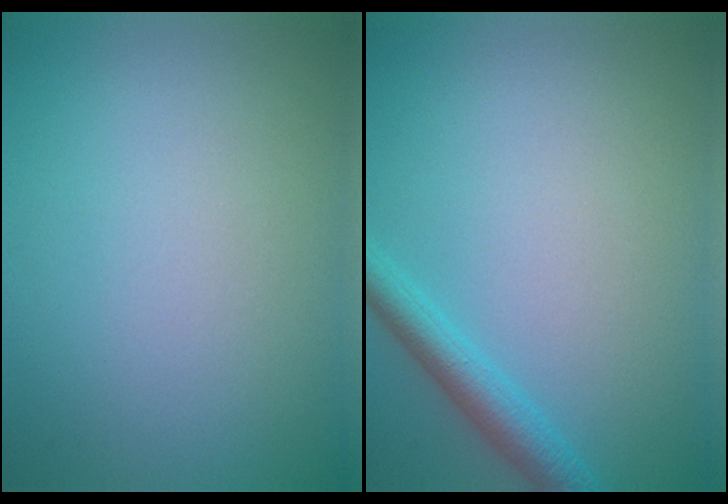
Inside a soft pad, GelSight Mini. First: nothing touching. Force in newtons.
{"total": 2.9, "press": 2.9, "slide": 0.1}